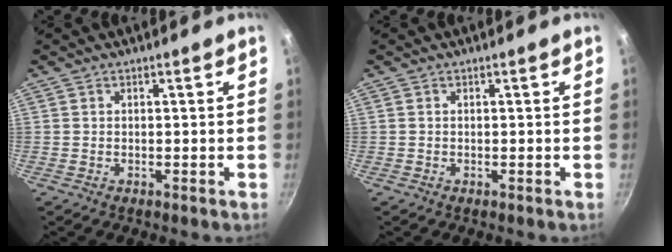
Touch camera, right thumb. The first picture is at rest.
{"total": 0.0}